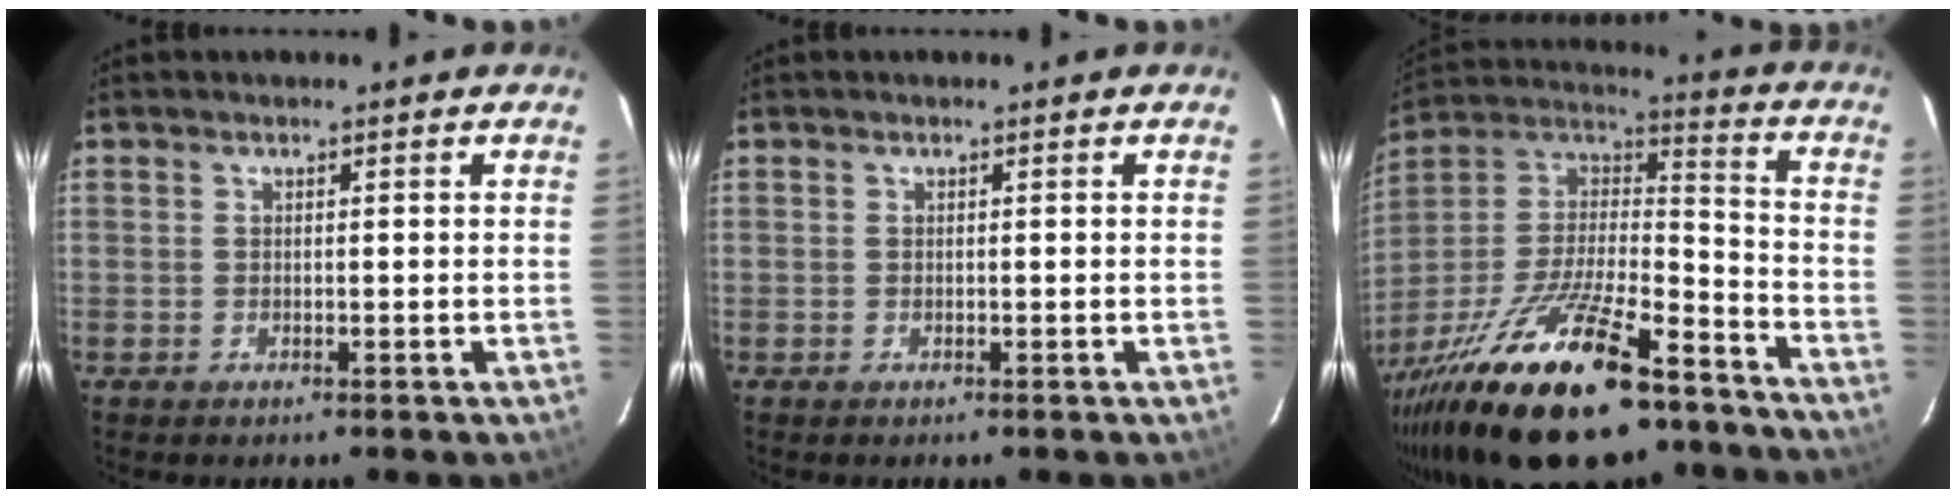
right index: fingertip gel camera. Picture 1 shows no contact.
{"total": 0.0}
{"total": 31.9, "force": [-21.9, 10.6, 20.7], "torque": [-0.397, -0.029, -0.345]}